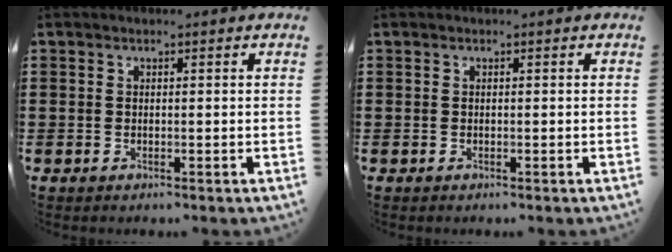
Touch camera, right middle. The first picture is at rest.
{"total": 0.0}